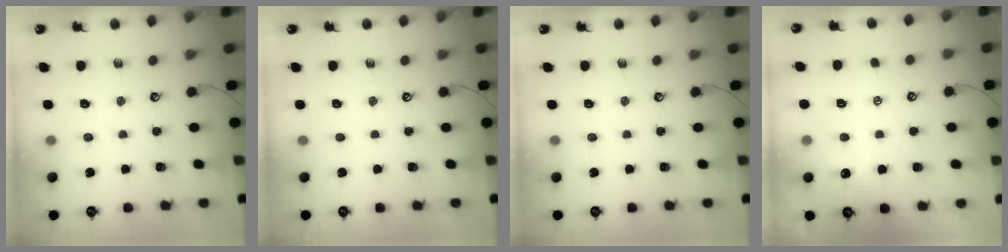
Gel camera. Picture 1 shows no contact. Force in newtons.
{"total": 0.0}
{"total": 0.0}
{"total": 1.0, "press": 0.9, "slide": 0.5}